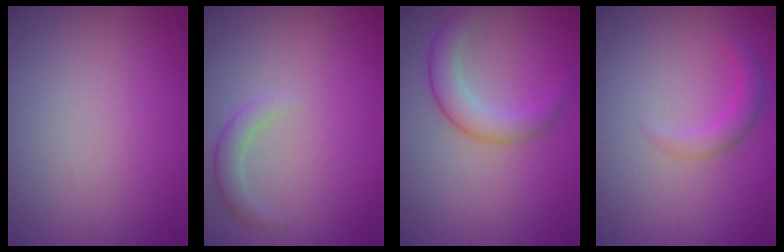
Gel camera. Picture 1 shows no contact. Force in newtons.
{"total": 1.6, "press": 1.6, "slide": 0.1}
{"total": 3.4, "press": 3.4, "slide": 0.1}
{"total": 2.0, "press": 2.0, "slide": 0.2}